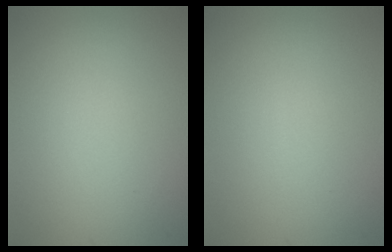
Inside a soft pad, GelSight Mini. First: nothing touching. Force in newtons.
{"total": 0.0}